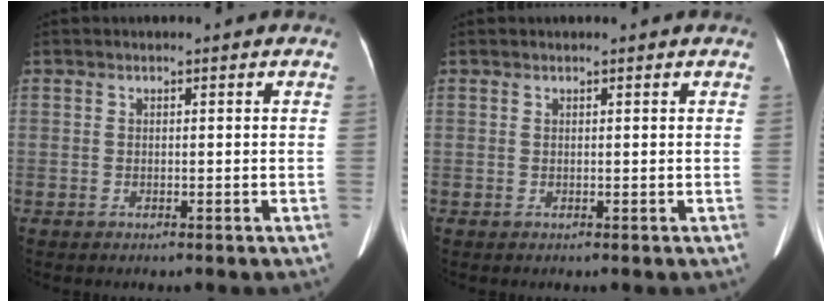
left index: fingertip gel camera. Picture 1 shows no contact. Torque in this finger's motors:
{"motor_torque": [-0.33, -0.16, -0.16, 0.00]}